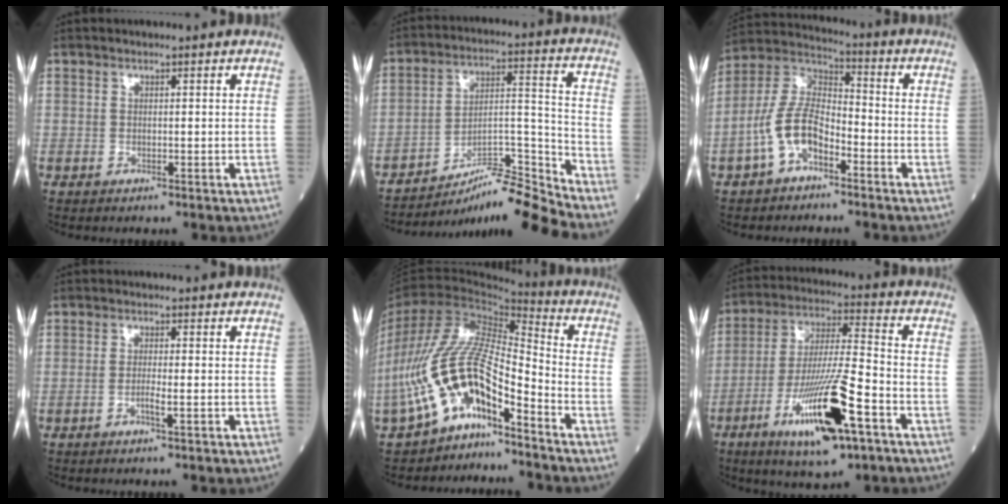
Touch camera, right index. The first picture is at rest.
{"total": 12.0, "force": [-11.1, -1.9, 4.2], "torque": [-0.052, 0.040, -0.187]}
{"total": 9.9, "force": [-4.5, 4.7, 7.4], "torque": [-0.169, 0.021, -0.090]}
{"total": 2.0, "force": [-0.9, -0.1, 1.7], "torque": [-0.033, 0.000, -0.018]}
{"total": 14.1, "force": [-8.0, 4.6, 10.6], "torque": [-0.217, 0.039, -0.145]}
{"total": 16.6, "force": [-7.7, 2.3, 14.5], "torque": [-0.281, -0.020, -0.129]}